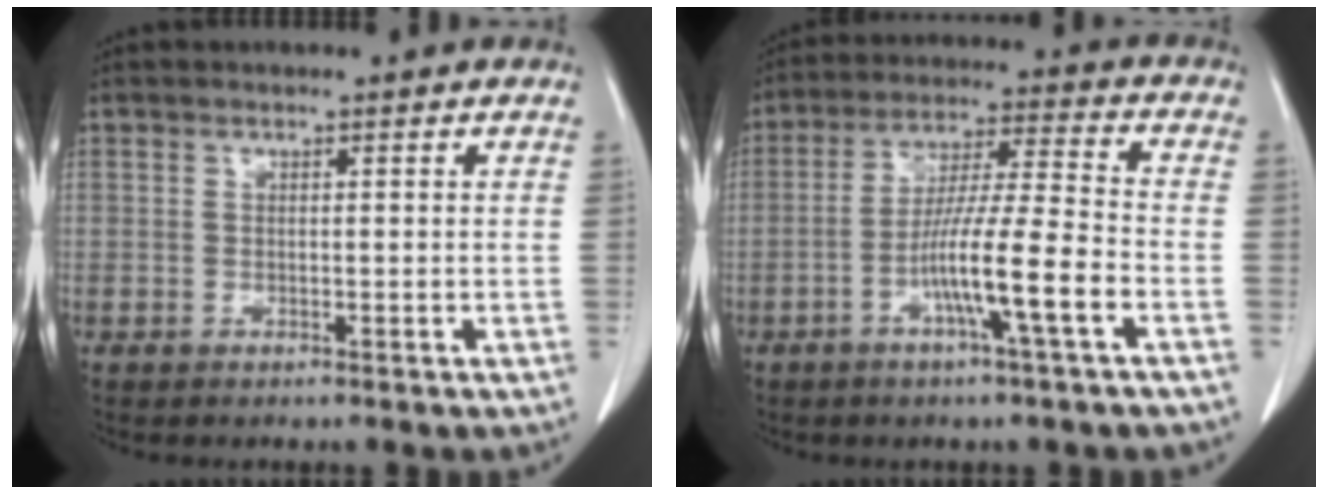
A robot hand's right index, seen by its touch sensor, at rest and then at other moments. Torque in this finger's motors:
{"motor_torque": [1.31, -0.83, 0.78, 0.15]}